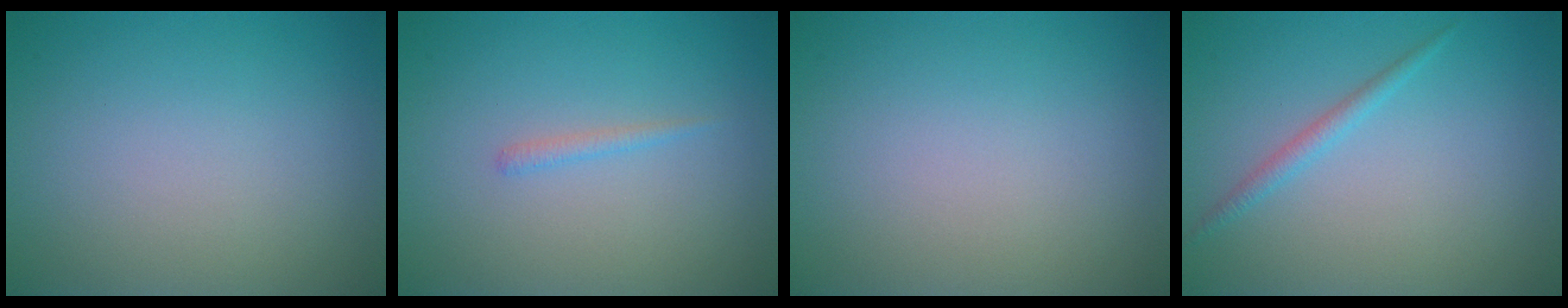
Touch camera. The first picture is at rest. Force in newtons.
{"total": 0.8, "press": 0.8, "slide": 0.1}
{"total": 0.0}
{"total": 1.3, "press": 1.3, "slide": 0.1}